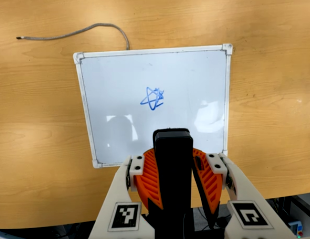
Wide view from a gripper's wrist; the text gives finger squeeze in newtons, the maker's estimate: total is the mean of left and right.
{"total": 9.5, "left": 9.4, "right": 9.6}